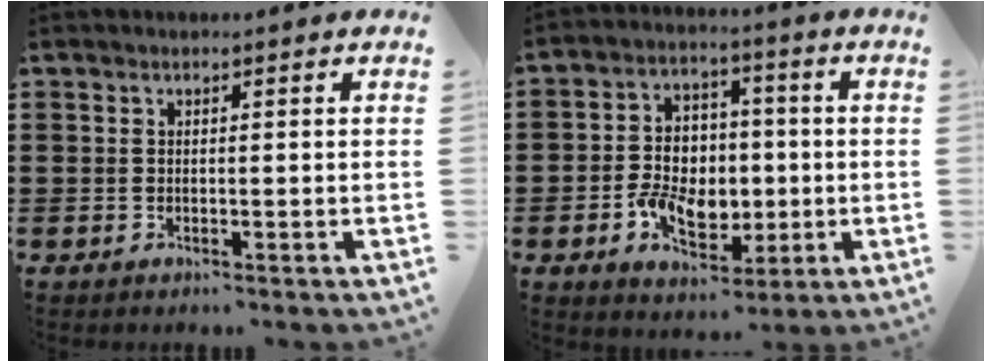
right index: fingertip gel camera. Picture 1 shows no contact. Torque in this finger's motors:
{"motor_torque": [2.14, 0.00, 0.85, 0.21]}